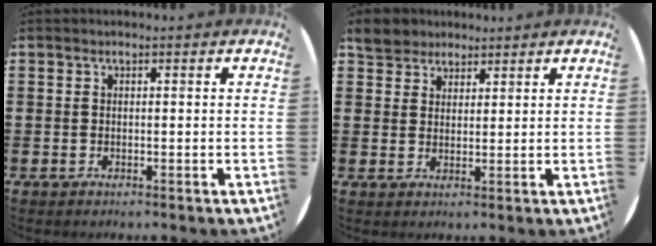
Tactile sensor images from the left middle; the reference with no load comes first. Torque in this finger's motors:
{"motor_torque": [0.41, -0.39, 0.03, 0.03]}